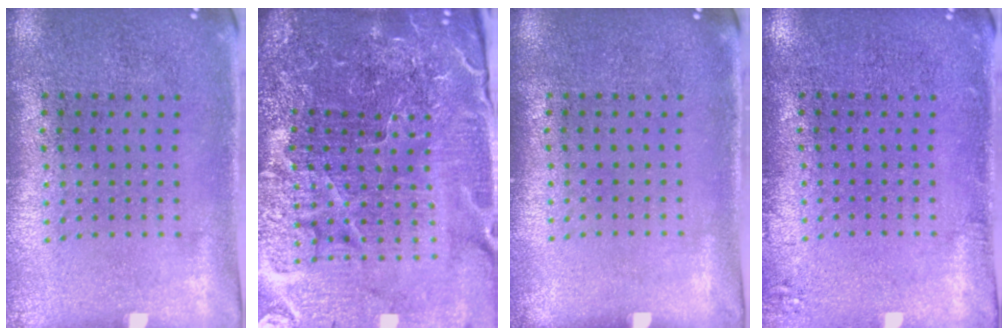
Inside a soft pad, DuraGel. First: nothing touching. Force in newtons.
{"total": 6.6, "press": 5.9, "slide": 3.1}
{"total": 0.0}
{"total": 1.3, "press": 1.2, "slide": 0.3}